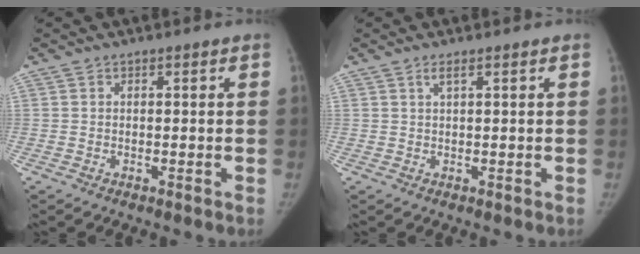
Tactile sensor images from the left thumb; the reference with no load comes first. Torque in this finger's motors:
{"motor_torque": [0.53, 0.22, 0.32, -0.33, 0.11]}